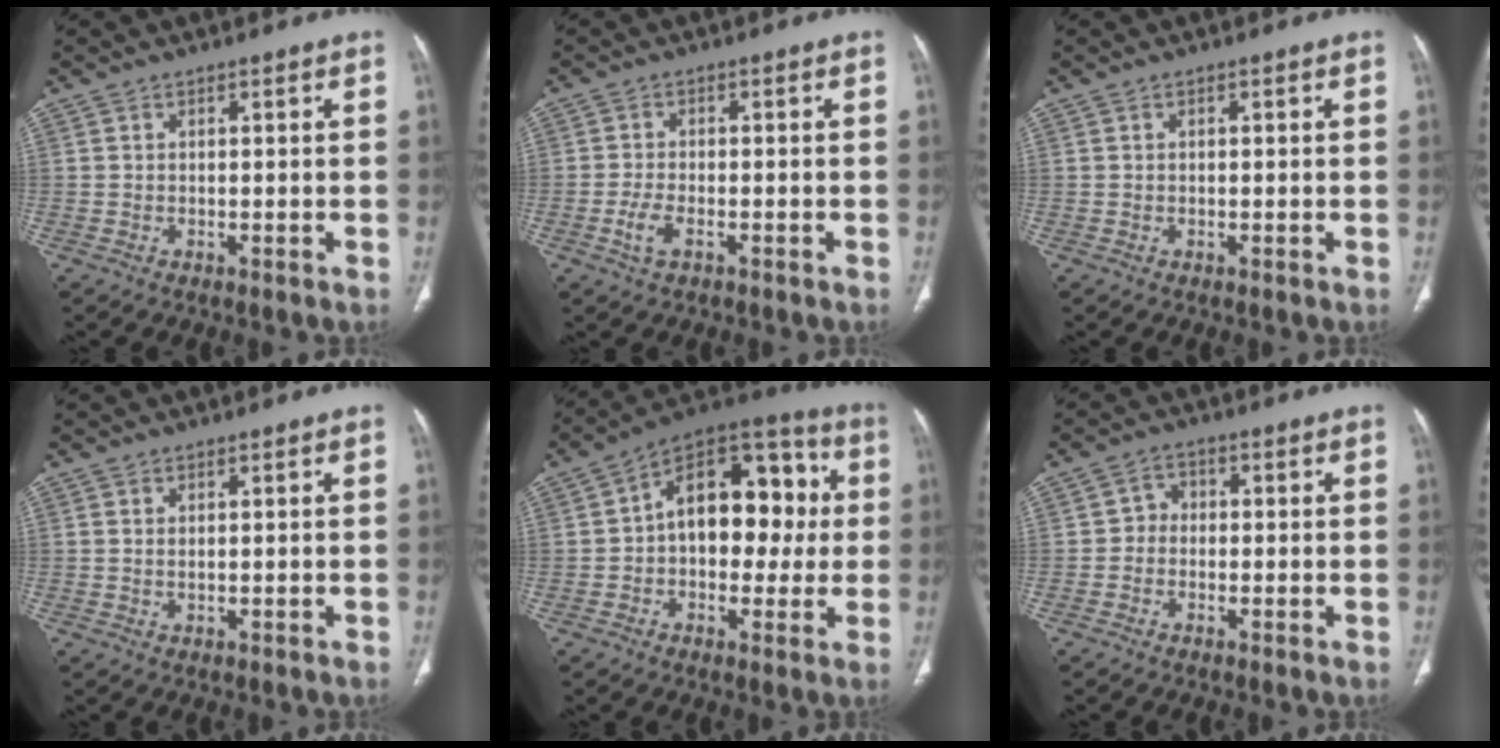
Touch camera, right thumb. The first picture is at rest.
{"total": 3.5, "force": [-1.5, 1.7, 2.7], "torque": [-0.061, 0.007, -0.029]}
{"total": 0.0}
{"total": 0.8, "force": [0.4, 0.3, 0.6], "torque": [-0.013, -0.001, 0.010]}
{"total": 18.7, "force": [1.6, 11.8, 14.4], "torque": [-0.162, 0.048, 0.015]}
{"total": 3.0, "force": [-0.5, 2.6, 1.3], "torque": [-0.002, 0.012, -0.020]}